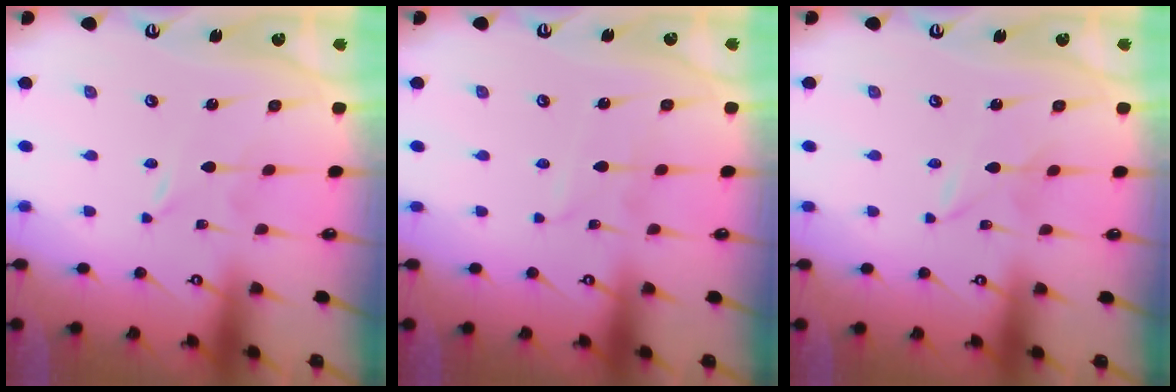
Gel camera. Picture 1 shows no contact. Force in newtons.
{"total": 3.0, "press": 3.0, "slide": 0.3}
{"total": 1.3, "press": 1.3, "slide": 0.2}